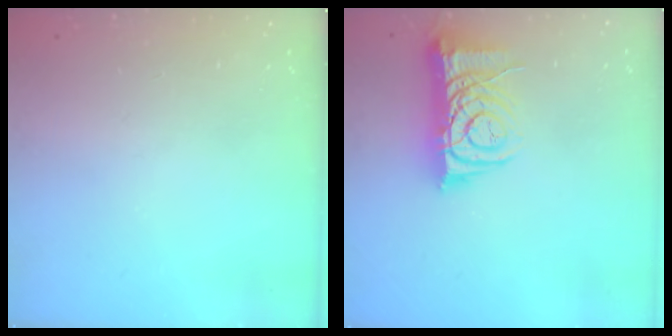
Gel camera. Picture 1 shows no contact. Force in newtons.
{"total": 9.5, "press": 9.4, "slide": 1.1}